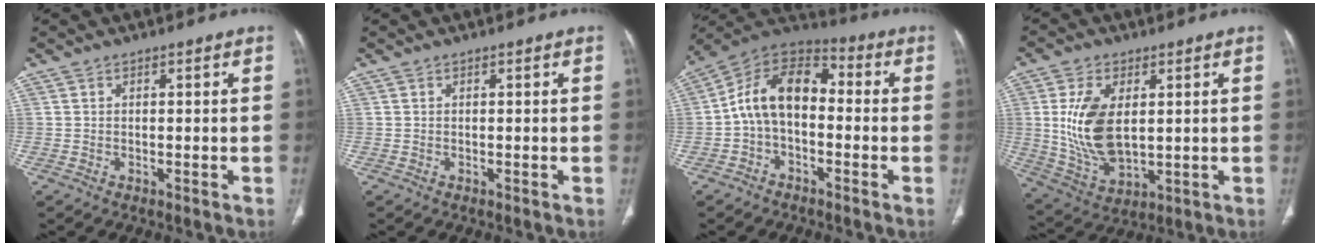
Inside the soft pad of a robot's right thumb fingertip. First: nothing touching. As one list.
[{"total": 0.0}, {"total": 12.5, "force": [-1.1, 8.1, 9.5], "torque": [-0.148, 0.047, -0.034]}, {"total": 13.6, "force": [1.9, 7.7, 11.0], "torque": [-0.210, -0.014, 0.050]}]